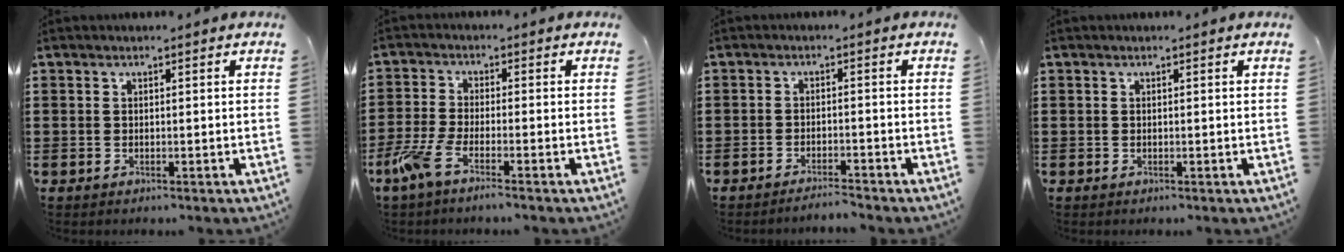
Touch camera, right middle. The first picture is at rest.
{"total": 4.8, "force": [-3.2, 0.7, 3.5], "torque": [-0.094, -0.015, -0.066]}
{"total": 2.2, "force": [-2.2, -0.1, 0.4], "torque": [-0.009, 0.001, -0.045]}
{"total": 0.0}